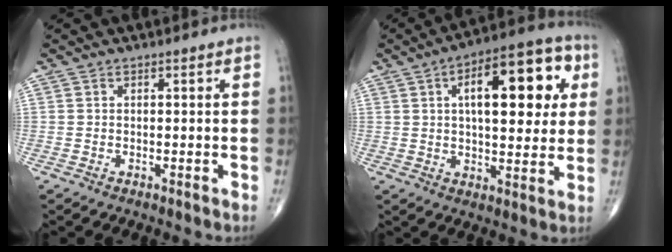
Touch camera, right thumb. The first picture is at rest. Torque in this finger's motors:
{"motor_torque": [0.93, 4.08, 1.95, 0.45, 0.43]}